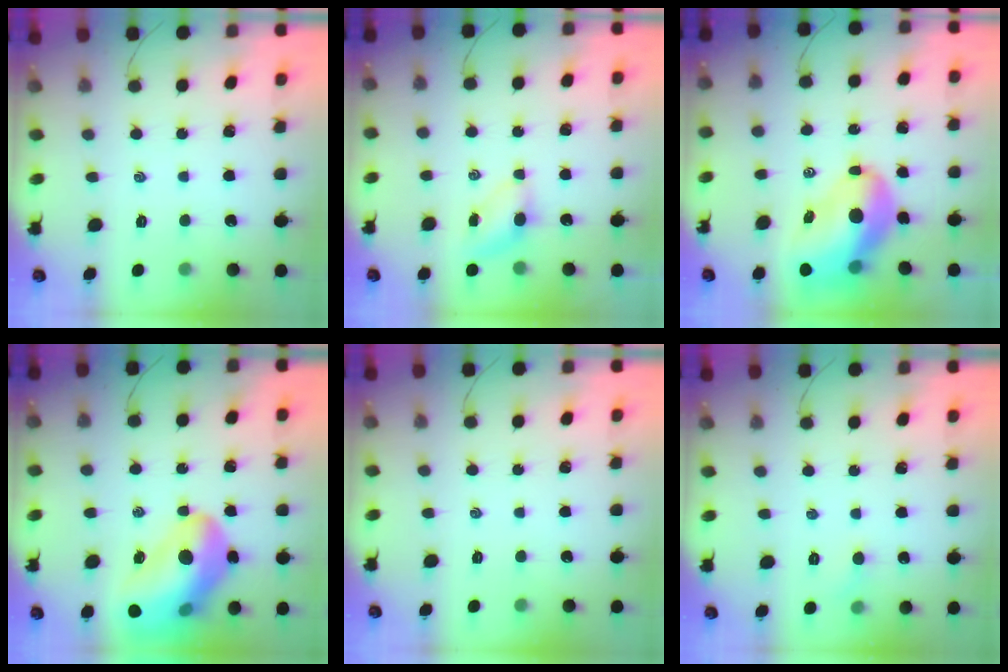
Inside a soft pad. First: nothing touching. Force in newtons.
{"total": 5.0, "press": 4.9, "slide": 1.1}
{"total": 12.9, "press": 12.4, "slide": 3.5}
{"total": 24.0, "press": 23.4, "slide": 5.0}
{"total": 0.0}
{"total": 3.3, "press": 3.1, "slide": 1.2}